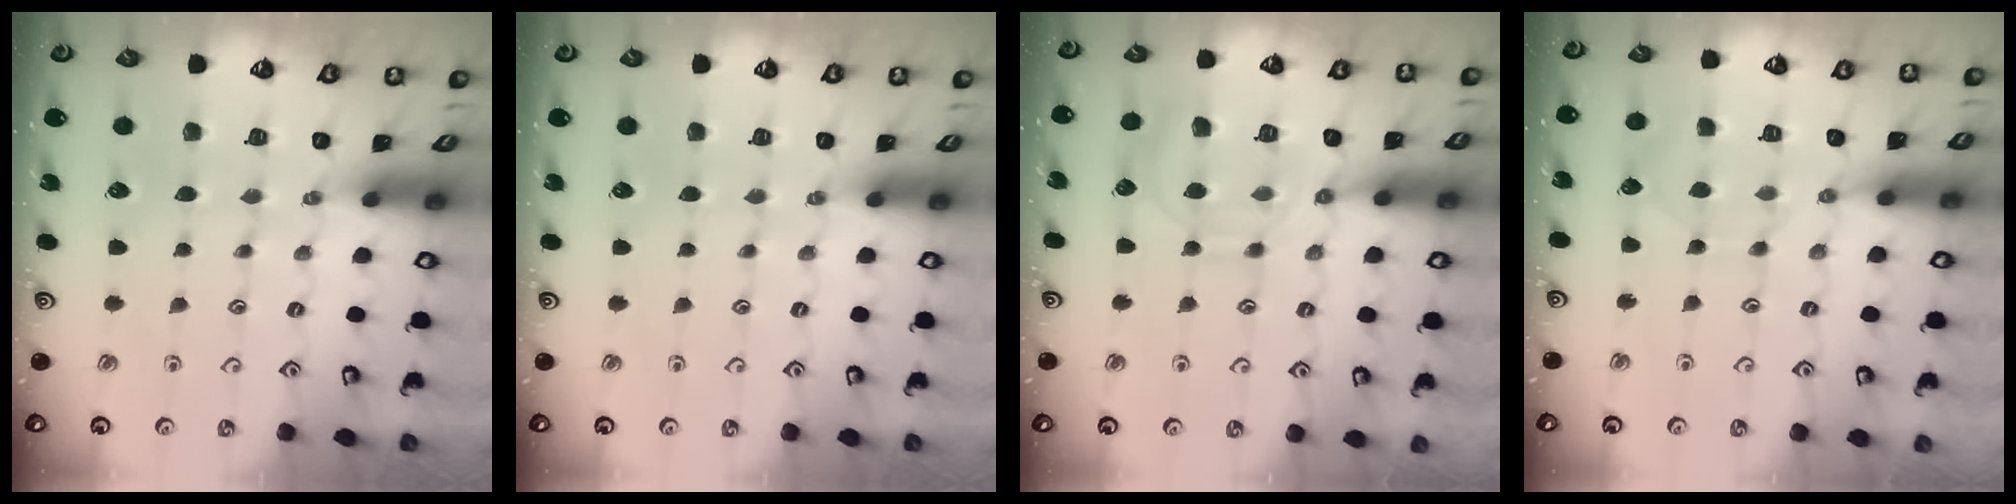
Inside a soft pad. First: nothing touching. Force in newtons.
{"total": 0.0}
{"total": 10.7, "press": 10.7, "slide": 1.0}
{"total": 4.9, "press": 4.9, "slide": 0.2}